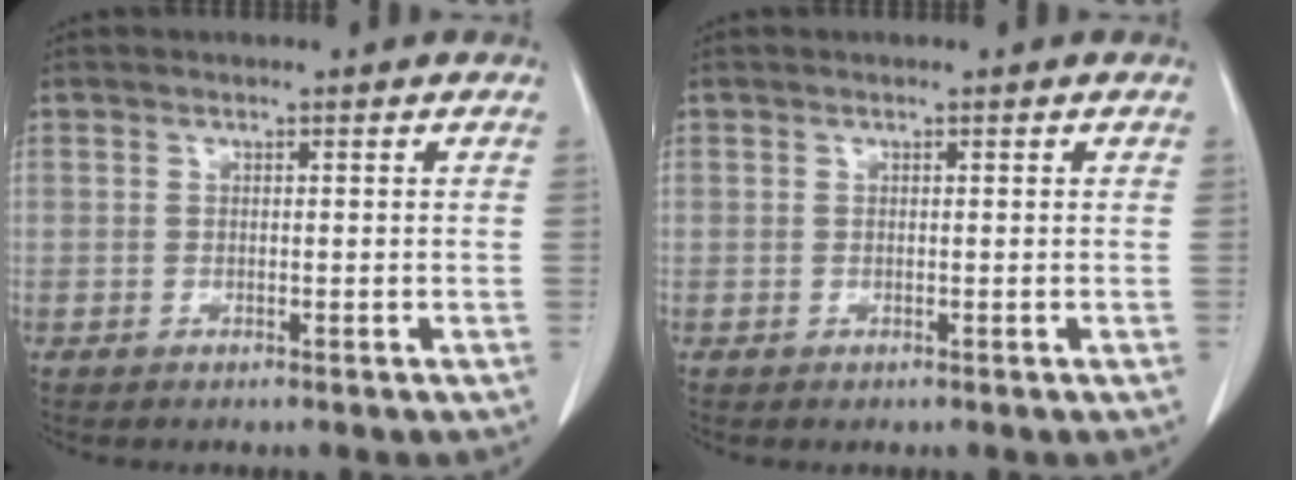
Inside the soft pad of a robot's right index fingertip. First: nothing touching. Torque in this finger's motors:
{"motor_torque": [-0.04, -0.01, -0.04, -0.01]}